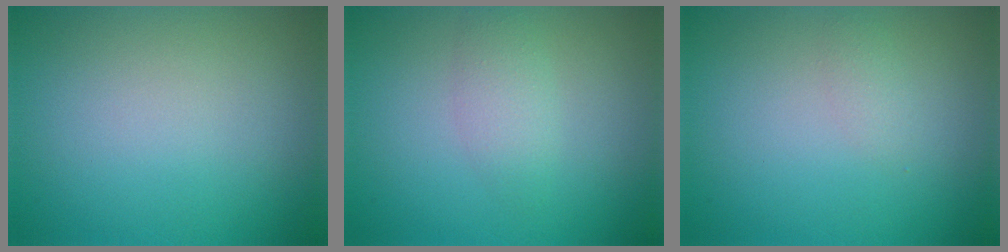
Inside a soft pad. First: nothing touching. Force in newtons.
{"total": 1.8, "press": 1.8, "slide": 0.1}
{"total": 0.8, "press": 0.8, "slide": 0.0}